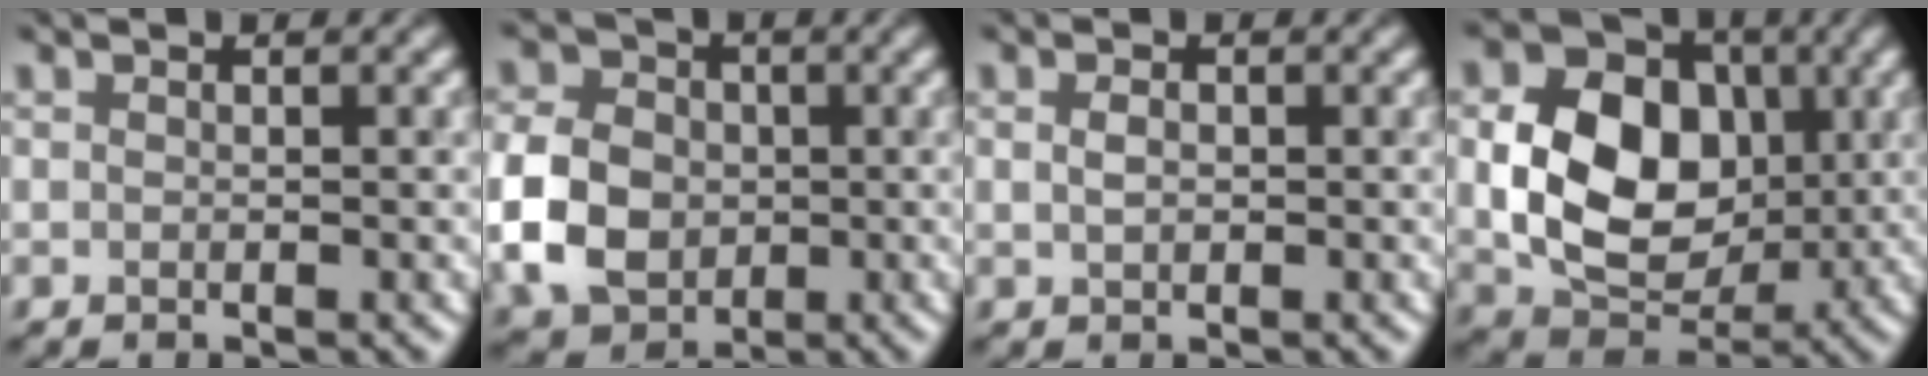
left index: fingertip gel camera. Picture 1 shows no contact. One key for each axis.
{"total": 6.5, "fx": -1.3, "fy": 5.3, "fz": 3.5, "tx": -0.079, "ty": -0.002, "tz": -0.033}
{"total": 0.8, "fx": 0.1, "fy": 0.6, "fz": 0.4, "tx": -0.009, "ty": 0.000, "tz": 0.005}
{"total": 8.9, "fx": 0.3, "fy": 6.9, "fz": 5.6, "tx": -0.107, "ty": -0.006, "tz": 0.009}